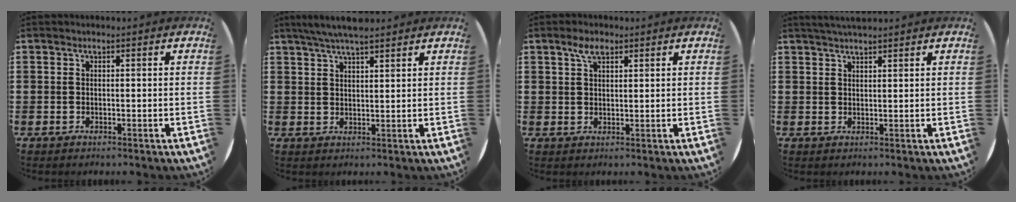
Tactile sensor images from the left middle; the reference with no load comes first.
{"total": 4.8, "force": [4.2, 0.6, 2.3], "torque": [-0.055, -0.003, 0.076]}
{"total": 2.9, "force": [2.1, 1.2, 1.7], "torque": [-0.028, 0.005, 0.034]}
{"total": 2.2, "force": [2.1, 0.2, 0.7], "torque": [-0.015, 0.004, 0.038]}